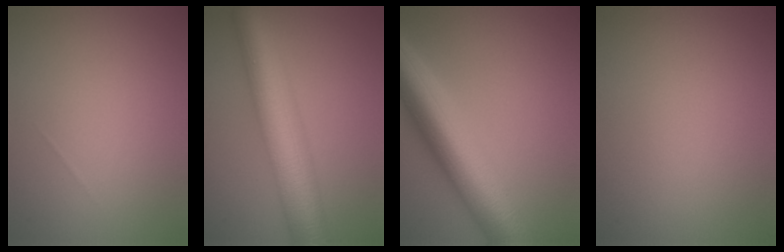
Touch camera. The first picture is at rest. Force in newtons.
{"total": 9.5, "press": 9.5, "slide": 0.2}
{"total": 10.6, "press": 10.6, "slide": 0.3}
{"total": 0.0}